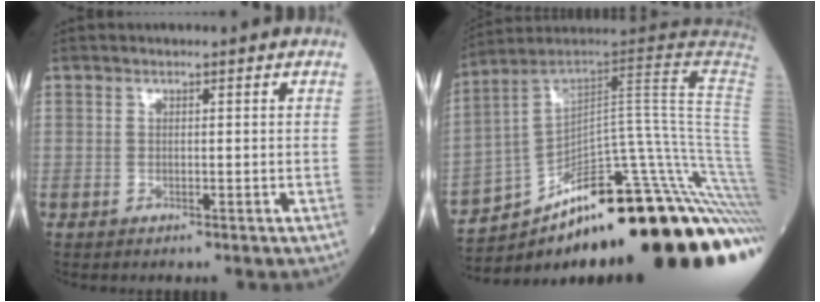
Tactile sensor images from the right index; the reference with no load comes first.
{"total": 30.9, "force": [-17.2, 2.3, 25.5], "torque": [-0.215, 0.046, -0.245]}